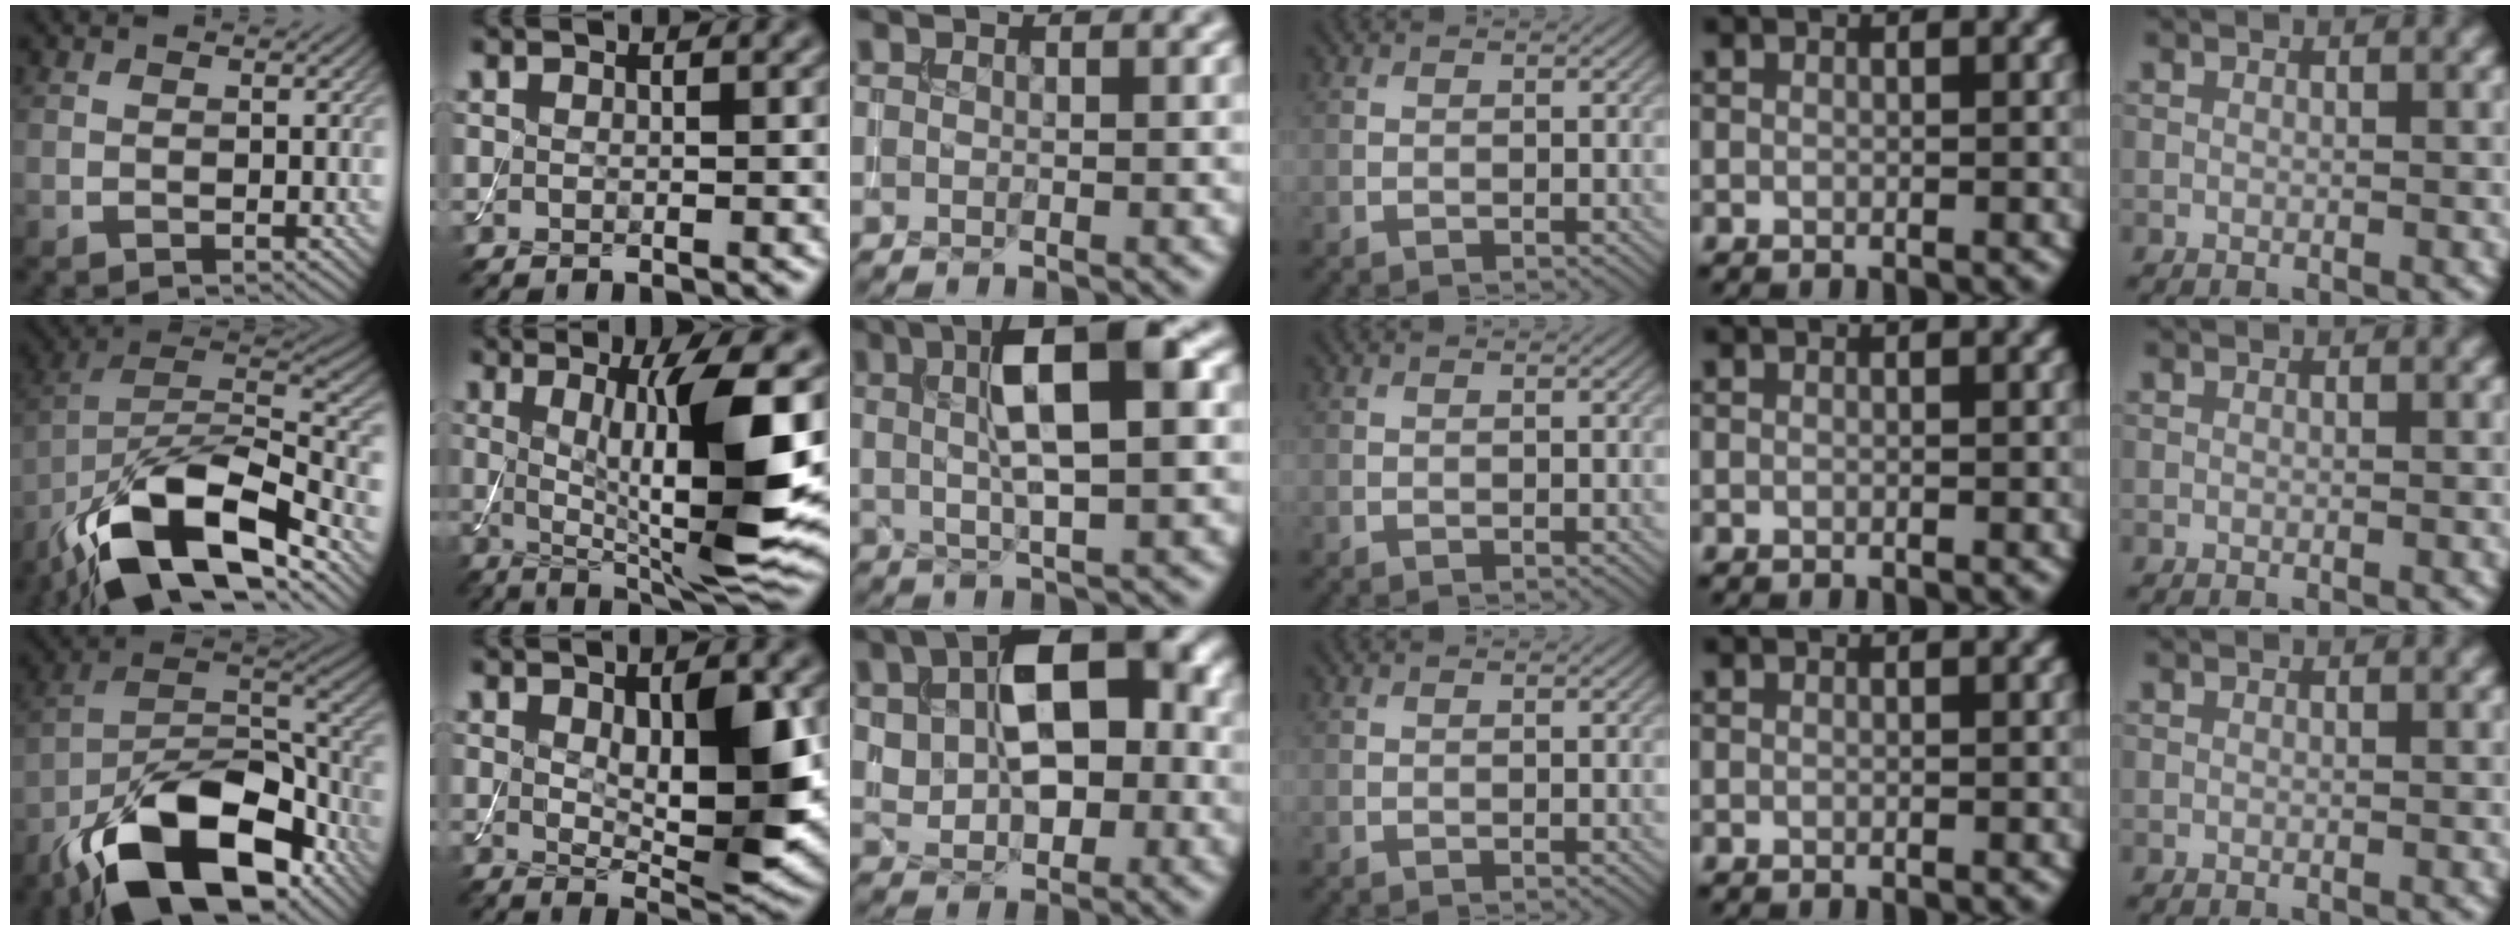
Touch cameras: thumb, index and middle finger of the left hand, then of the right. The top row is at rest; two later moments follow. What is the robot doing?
{"motion": "assemble", "object": "toy tower of hanoi"}